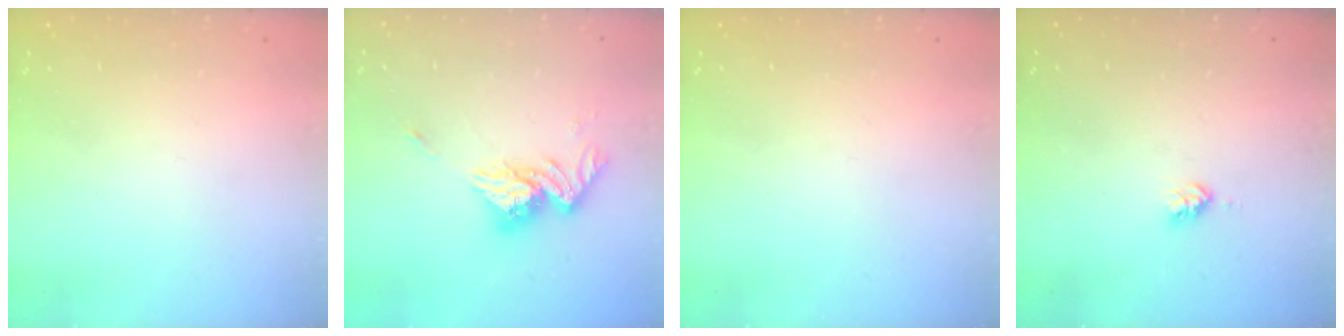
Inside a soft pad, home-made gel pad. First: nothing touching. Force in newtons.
{"total": 13.6, "press": 13.6, "slide": 1.4}
{"total": 0.0}
{"total": 2.8, "press": 2.8, "slide": 0.3}